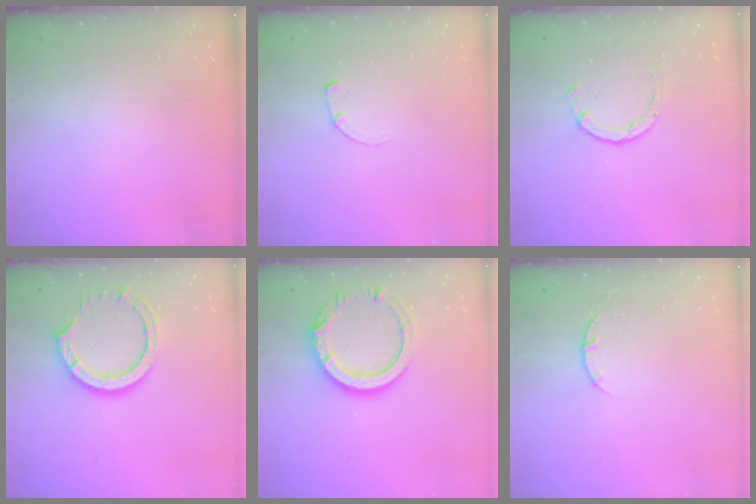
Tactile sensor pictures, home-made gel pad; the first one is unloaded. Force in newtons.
{"total": 0.6, "press": 0.5, "slide": 0.2}
{"total": 2.6, "press": 2.6, "slide": 0.4}
{"total": 10.8, "press": 10.8, "slide": 1.2}
{"total": 14.7, "press": 14.6, "slide": 1.3}
{"total": 3.8, "press": 3.8, "slide": 0.5}